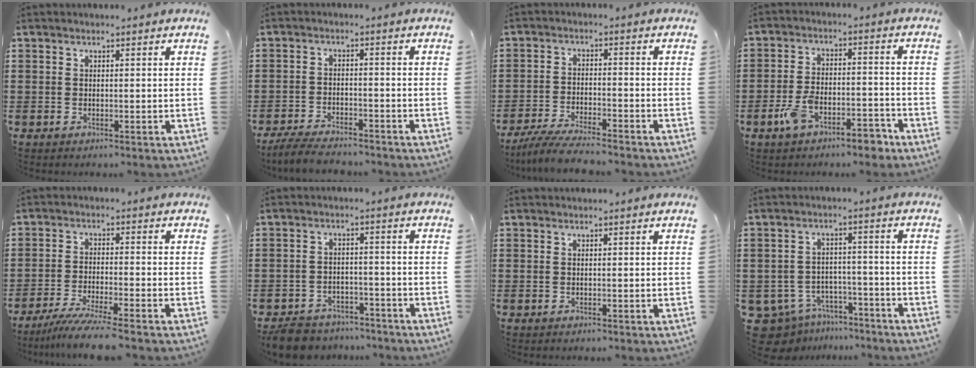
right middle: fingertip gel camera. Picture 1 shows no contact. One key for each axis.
{"total": 4.6, "fx": -4.3, "fy": 0.6, "fz": 1.4, "tx": -0.036, "ty": -0.002, "tz": -0.089}
{"total": 5.4, "fx": -5.0, "fy": 0.2, "fz": 2.0, "tx": -0.053, "ty": -0.012, "tz": -0.100}
{"total": 7.0, "fx": -5.1, "fy": 2.3, "fz": 4.2, "tx": -0.086, "ty": 0.009, "tz": -0.096}
{"total": 5.3, "fx": -4.7, "fy": -0.5, "fz": 2.5, "tx": -0.052, "ty": -0.021, "tz": -0.091}
{"total": 4.9, "fx": -4.7, "fy": 1.2, "fz": 0.5, "tx": -0.021, "ty": 0.009, "tz": -0.100}
{"total": 0.0}
{"total": 6.6, "fx": -6.0, "fy": 2.6, "fz": 1.0, "tx": -0.042, "ty": 0.015, "tz": -0.124}